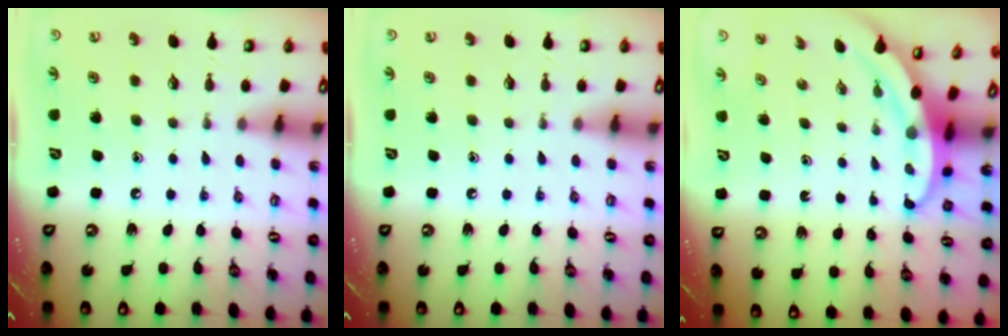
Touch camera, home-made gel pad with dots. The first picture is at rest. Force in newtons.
{"total": 0.0}
{"total": 3.9, "press": 3.8, "slide": 0.5}